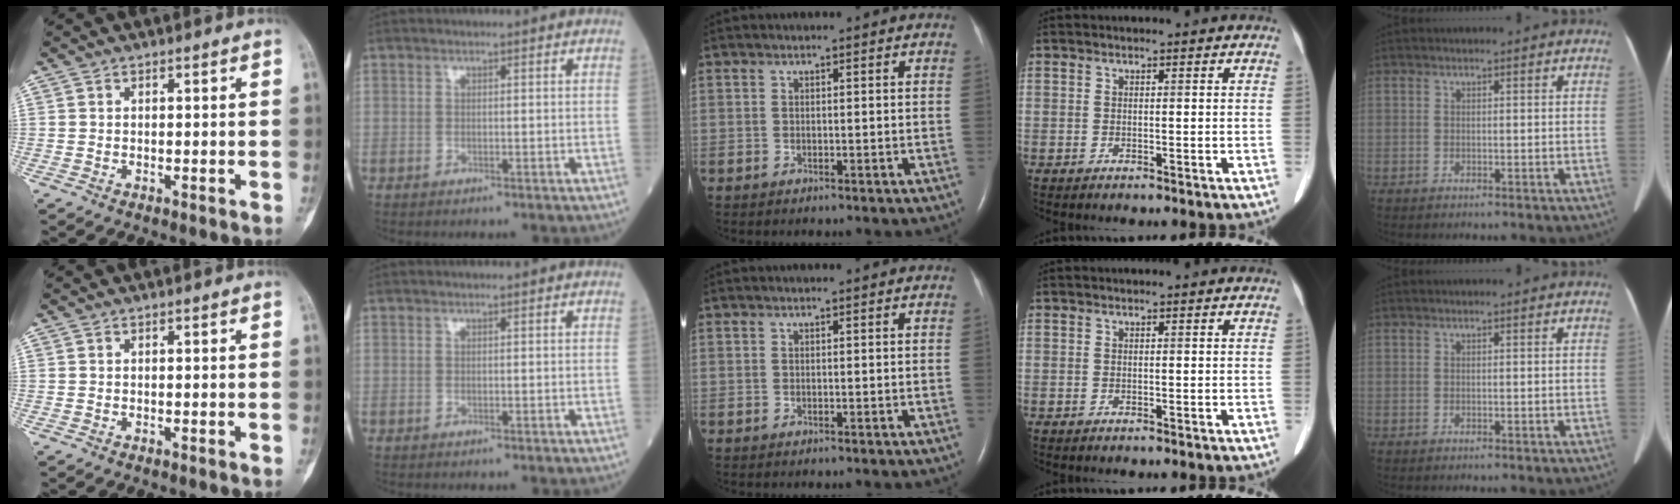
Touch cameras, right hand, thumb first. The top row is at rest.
{}